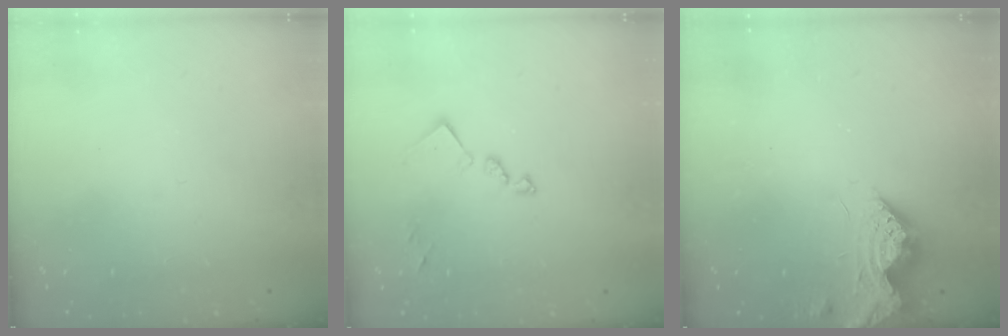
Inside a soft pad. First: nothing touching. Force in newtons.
{"total": 11.0, "press": 11.0, "slide": 0.4}
{"total": 10.6, "press": 10.6, "slide": 0.2}